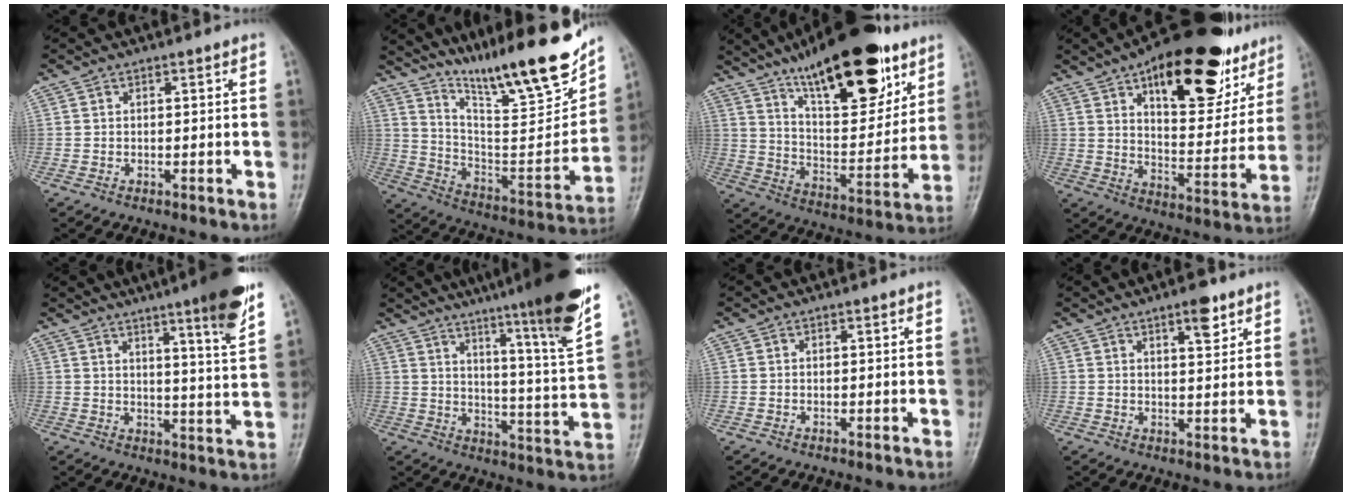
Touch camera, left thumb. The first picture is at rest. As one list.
[{"total": 22.8, "force": [16.9, 3.9, 14.9], "torque": [-0.205, -0.087, 0.286]}, {"total": 25.4, "force": [15.7, 9.2, 17.8], "torque": [-0.231, -0.057, 0.256]}, {"total": 25.7, "force": [14.9, 11.3, 17.7], "torque": [-0.207, -0.039, 0.224]}, {"total": 11.9, "force": [7.4, 0.5, 9.3], "torque": [-0.125, -0.042, 0.102]}, {"total": 20.9, "force": [14.4, 0.3, 15.1], "torque": [-0.202, -0.080, 0.203]}, {"total": 0.0}, {"total": 5.0, "force": [3.1, 1.7, 3.5], "torque": [-0.040, -0.018, 0.046]}]